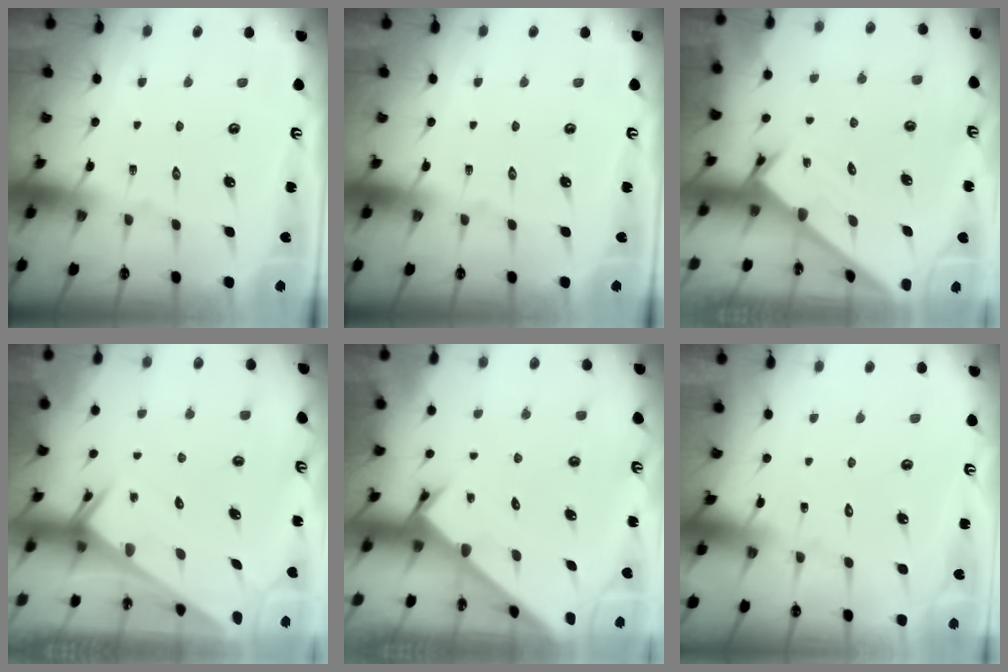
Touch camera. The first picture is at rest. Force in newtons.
{"total": 0.0}
{"total": 1.8, "press": 1.8, "slide": 0.1}
{"total": 2.5, "press": 2.5, "slide": 0.1}
{"total": 2.3, "press": 2.3, "slide": 0.2}
{"total": 5.6, "press": 5.6, "slide": 0.6}